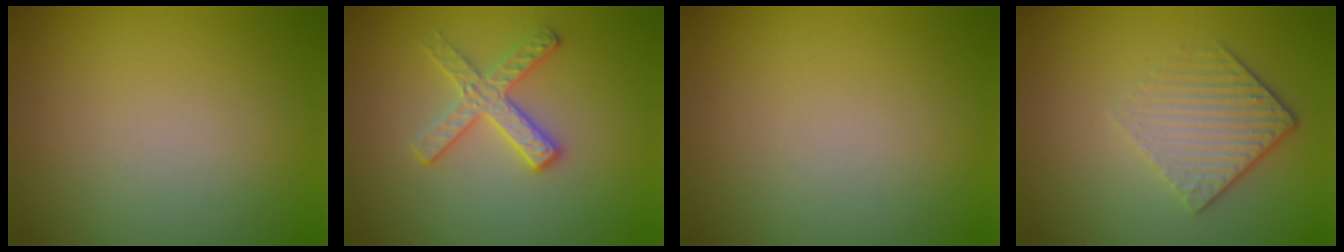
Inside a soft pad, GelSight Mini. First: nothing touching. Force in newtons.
{"total": 2.8, "press": 2.7, "slide": 0.7}
{"total": 0.0}
{"total": 4.3, "press": 2.8, "slide": 3.3}